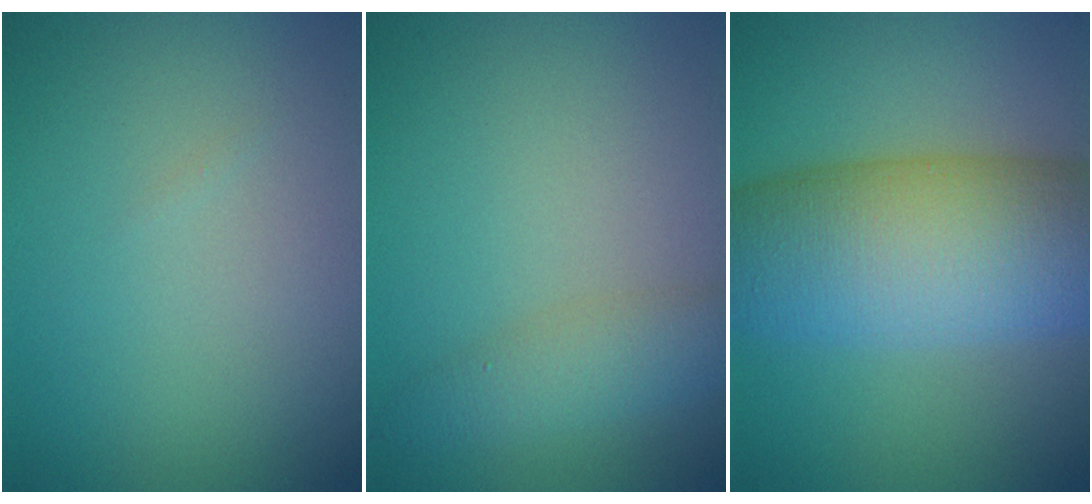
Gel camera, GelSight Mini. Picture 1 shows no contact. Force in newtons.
{"total": 2.8, "press": 2.8, "slide": 0.1}
{"total": 12.3, "press": 12.3, "slide": 0.4}